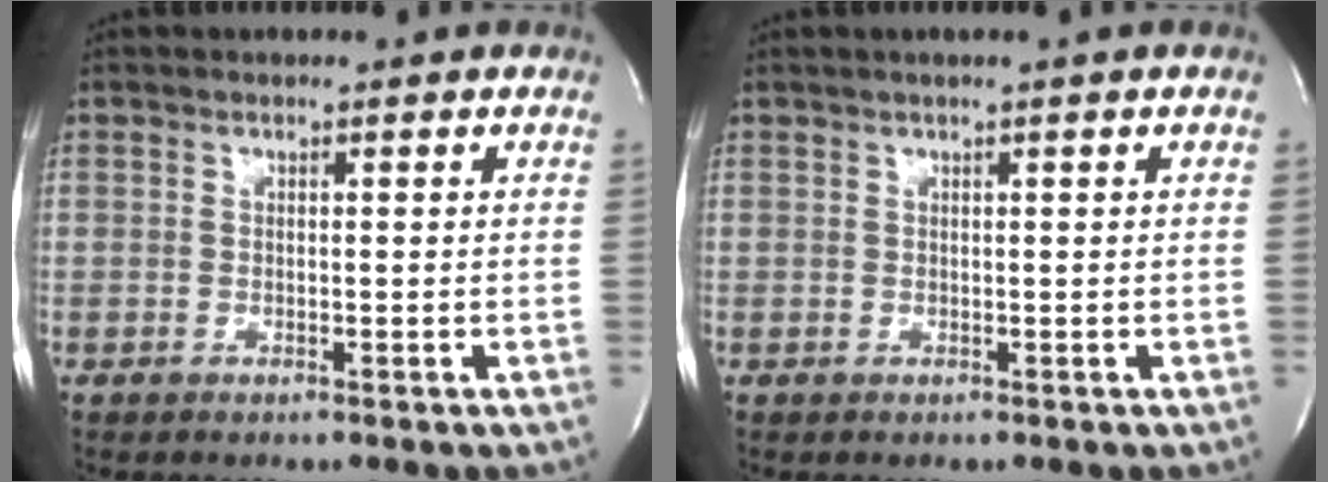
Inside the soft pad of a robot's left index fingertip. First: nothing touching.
{"total": 1.1, "force": [0.6, -0.3, 0.8], "torque": [-0.022, 0.004, 0.015]}